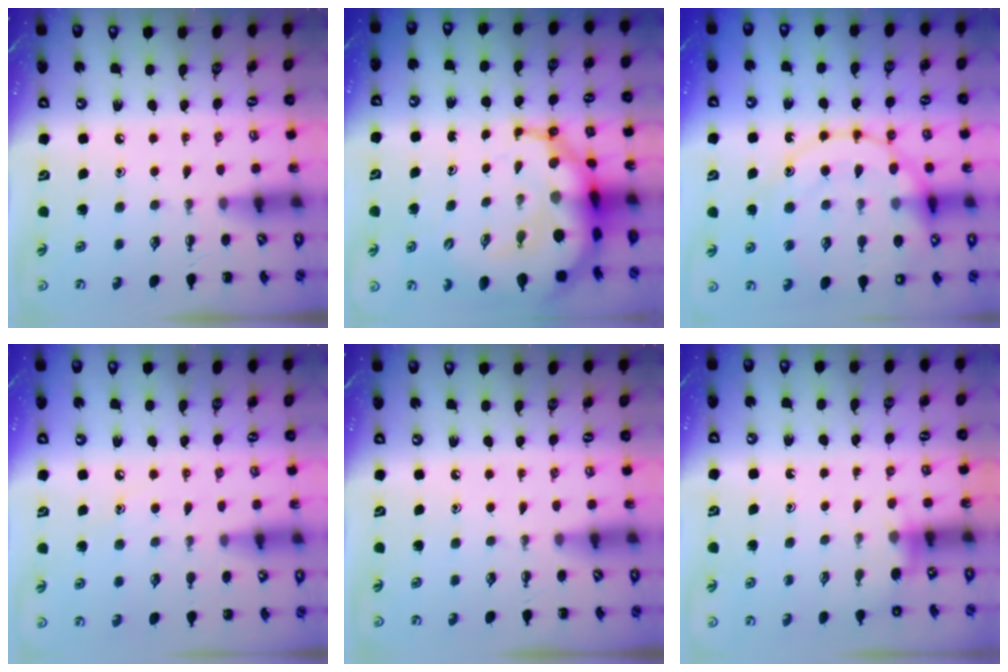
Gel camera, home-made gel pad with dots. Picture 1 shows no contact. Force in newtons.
{"total": 13.4, "press": 12.9, "slide": 3.8}
{"total": 21.0, "press": 21.0, "slide": 1.8}
{"total": 7.5, "press": 7.3, "slide": 1.8}
{"total": 0.0}
{"total": 3.6, "press": 3.5, "slide": 1.0}